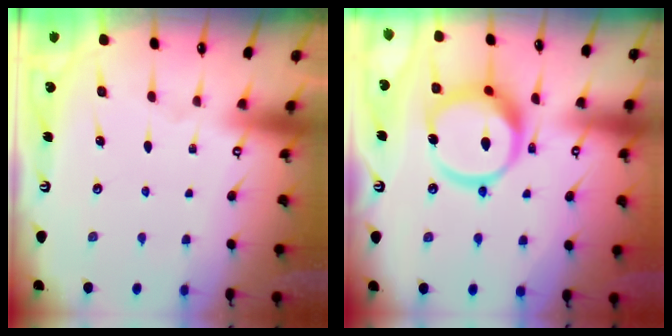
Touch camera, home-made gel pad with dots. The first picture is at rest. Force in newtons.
{"total": 16.7, "press": 16.6, "slide": 1.9}